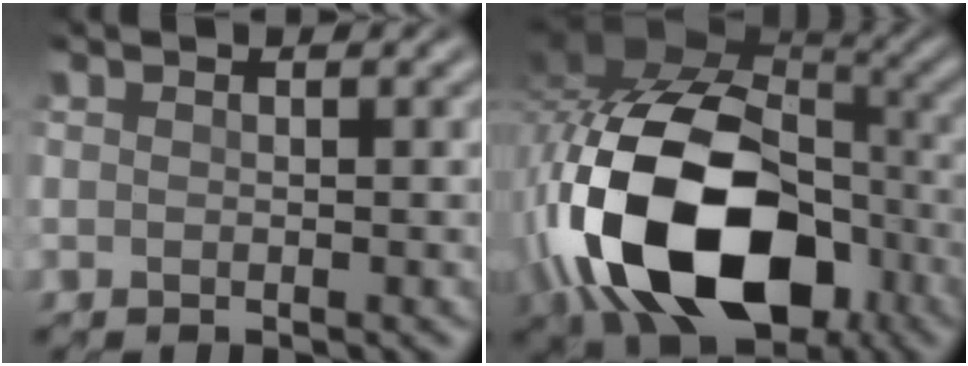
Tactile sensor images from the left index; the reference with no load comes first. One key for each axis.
{"total": 17.5, "fx": -5.6, "fy": 10.4, "fz": 12.9, "tx": -0.269, "ty": -0.008, "tz": -0.104}